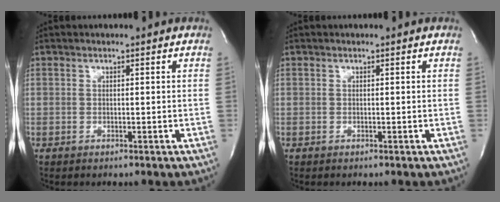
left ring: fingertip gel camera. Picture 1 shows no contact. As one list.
[{"total": 0.0}]